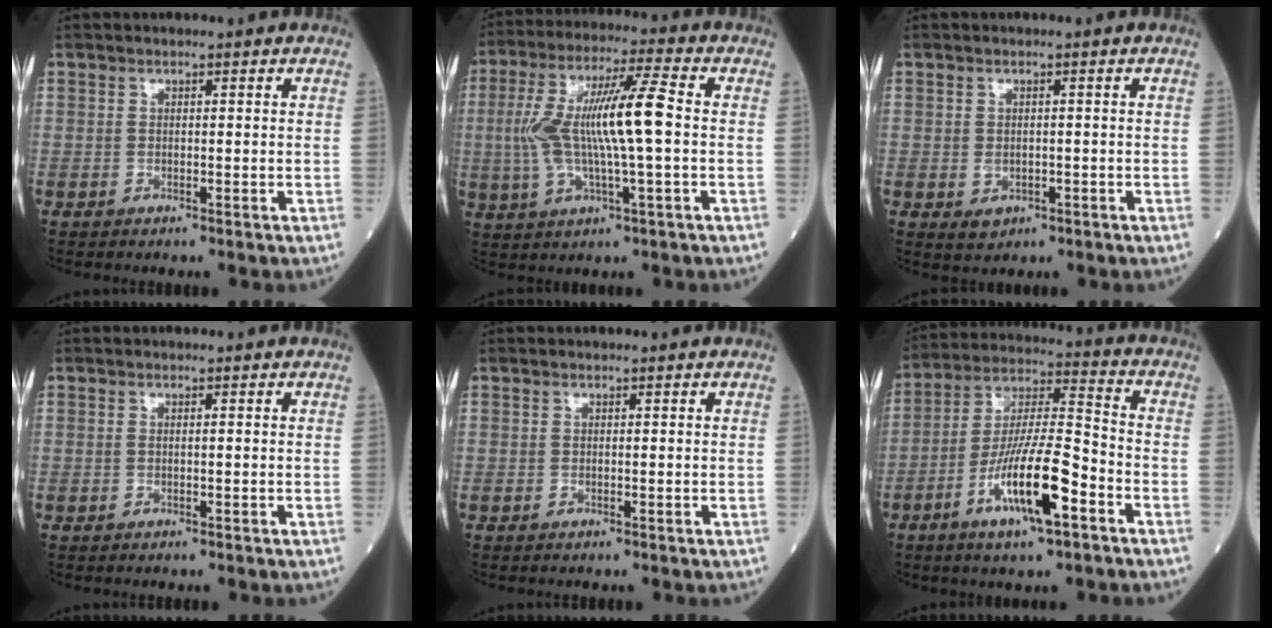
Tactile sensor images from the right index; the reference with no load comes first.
{"total": 13.3, "force": [0.2, 1.3, 13.3], "torque": [-0.265, 0.016, 0.000]}
{"total": 1.9, "force": [-0.9, 1.1, 1.3], "torque": [-0.022, -0.001, -0.007]}
{"total": 0.5, "force": [0.0, 0.1, 0.5], "torque": [-0.016, 0.001, 0.003]}
{"total": 0.0}
{"total": 14.9, "force": [-6.7, 2.1, 13.2], "torque": [-0.251, -0.006, -0.119]}